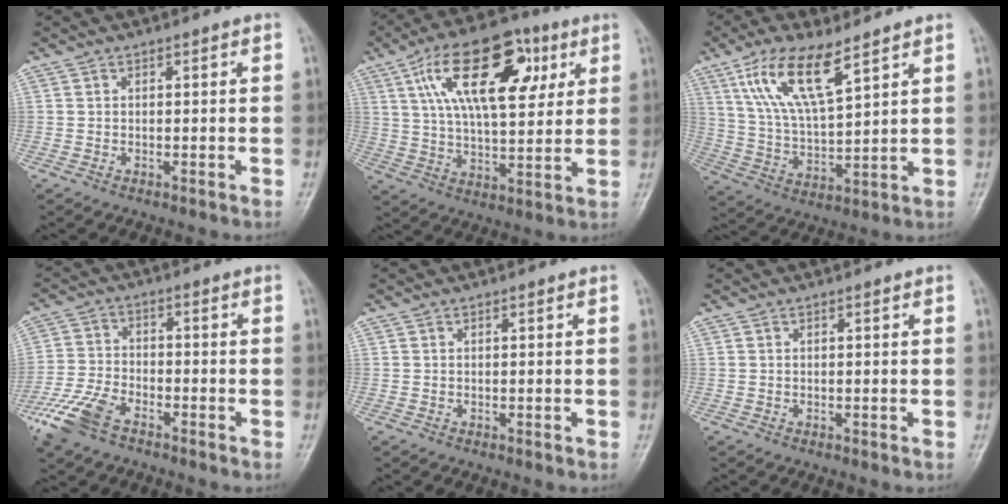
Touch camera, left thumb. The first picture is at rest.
{"total": 20.2, "force": [7.6, 9.6, 16.0], "torque": [-0.236, -0.007, 0.123]}
{"total": 12.5, "force": [7.1, 3.9, 9.4], "torque": [-0.175, -0.026, 0.146]}
{"total": 9.0, "force": [-5.8, 4.4, 5.3], "torque": [-0.120, 0.007, -0.121]}
{"total": 0.0}
{"total": 0.0}